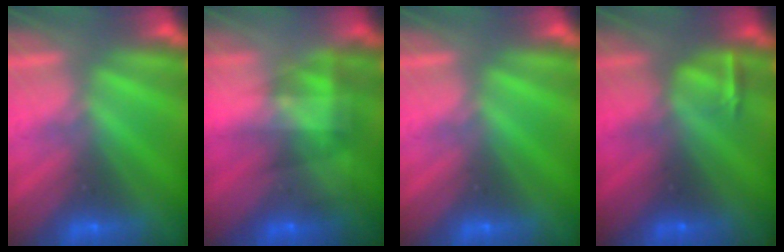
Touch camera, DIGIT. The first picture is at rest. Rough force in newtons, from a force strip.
{"total": 5.1}
{"total": 0.0}
{"total": 2.9}